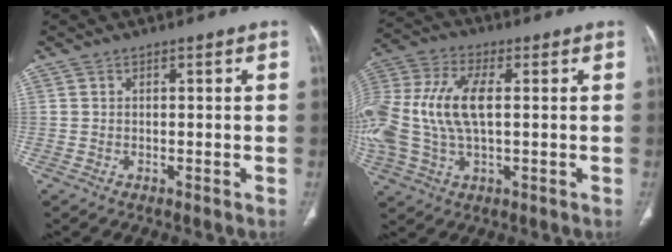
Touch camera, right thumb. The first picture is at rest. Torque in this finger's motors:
{"motor_torque": [1.61, 1.61, 1.81, -0.16, 0.48]}